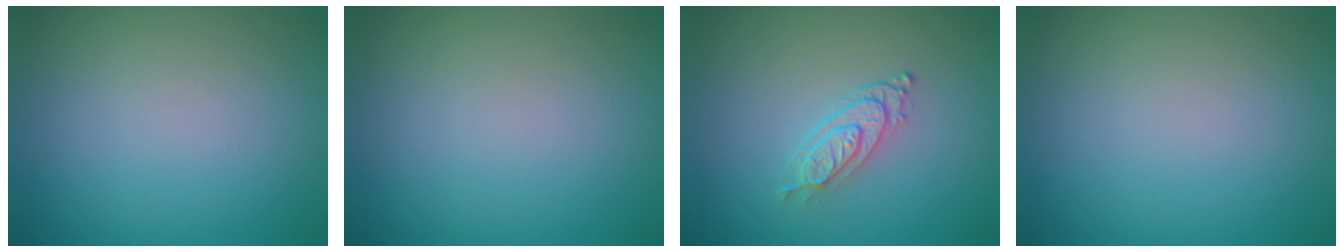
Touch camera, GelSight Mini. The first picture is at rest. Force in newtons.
{"total": 0.0}
{"total": 2.8, "press": 2.2, "slide": 1.7}
{"total": 0.0}